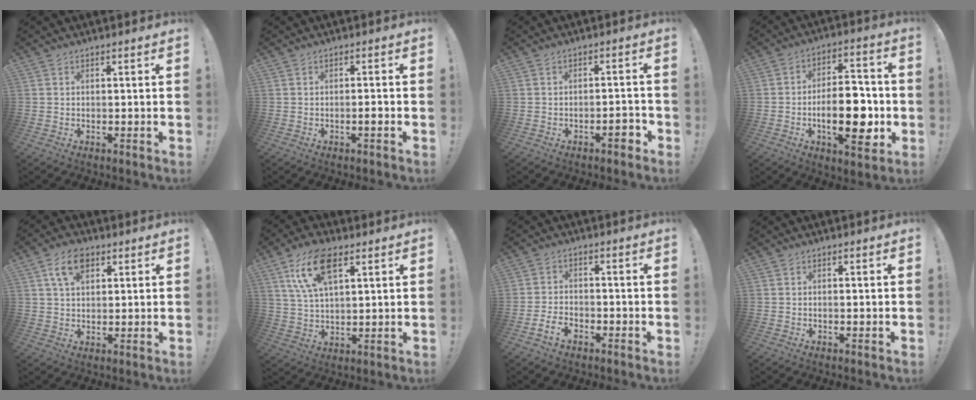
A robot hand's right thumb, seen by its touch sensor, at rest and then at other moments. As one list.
[{"total": 2.2, "force": [-1.1, -0.1, 2.0], "torque": [-0.030, -0.001, -0.021]}, {"total": 4.5, "force": [-2.7, 1.3, 3.4], "torque": [-0.045, 0.010, -0.046]}, {"total": 16.5, "force": [-3.9, 7.5, 14.2], "torque": [-0.226, 0.010, -0.066]}, {"total": 8.2, "force": [3.9, 5.1, 5.1], "torque": [-0.085, 0.000, 0.073]}, {"total": 13.5, "force": [6.6, 6.4, 9.9], "torque": [-0.194, -0.012, 0.119]}, {"total": 4.9, "force": [-3.2, 2.4, 2.8], "torque": [-0.059, 0.003, -0.061]}, {"total": 0.6, "force": [-0.2, 0.0, 0.6], "torque": [-0.006, -0.003, -0.005]}]